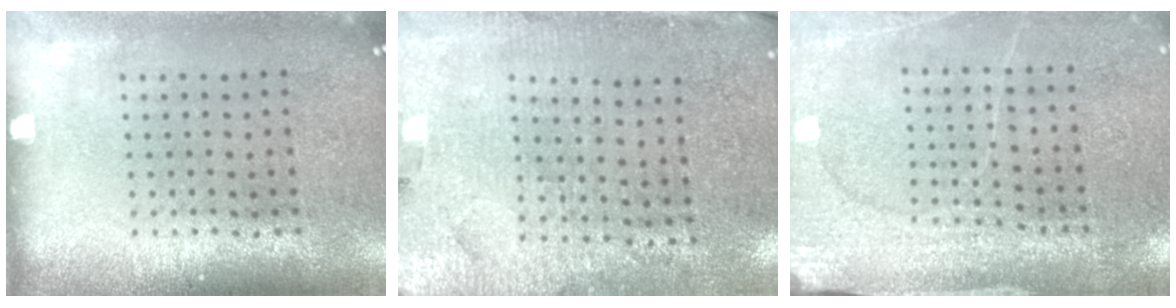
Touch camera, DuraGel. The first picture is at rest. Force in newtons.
{"total": 3.1, "press": 3.0, "slide": 1.0}
{"total": 2.7, "press": 2.7, "slide": 0.4}